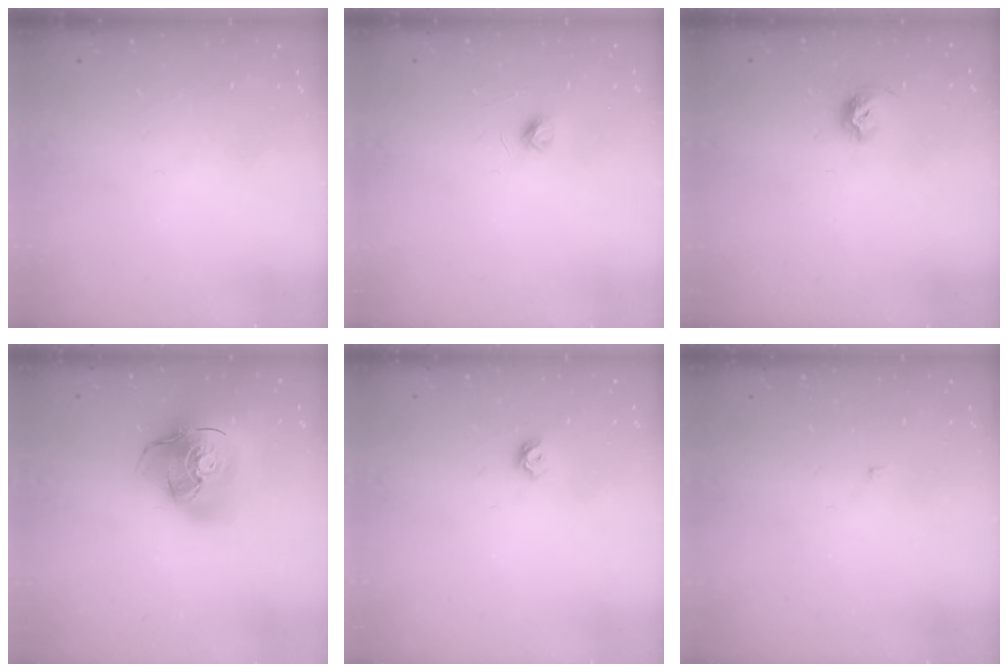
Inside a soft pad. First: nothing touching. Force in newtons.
{"total": 4.1, "press": 4.0, "slide": 0.4}
{"total": 7.1, "press": 7.0, "slide": 0.8}
{"total": 19.7, "press": 19.5, "slide": 2.7}
{"total": 5.5, "press": 5.5, "slide": 0.7}
{"total": 1.4, "press": 1.3, "slide": 0.1}